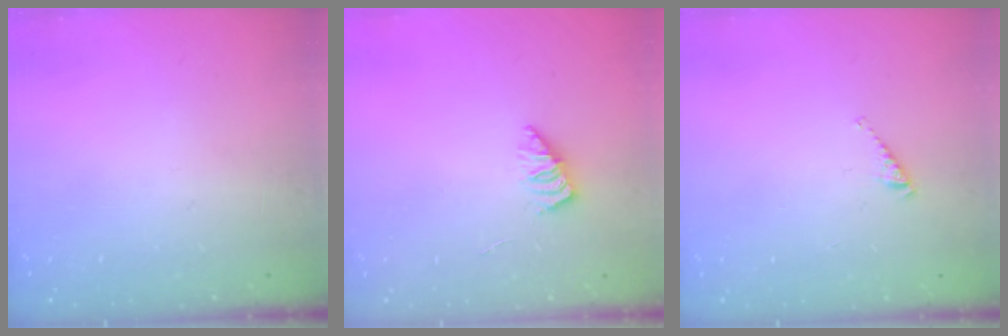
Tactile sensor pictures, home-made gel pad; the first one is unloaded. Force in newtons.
{"total": 1.7, "press": 1.6, "slide": 0.4}
{"total": 2.9, "press": 2.9, "slide": 0.4}